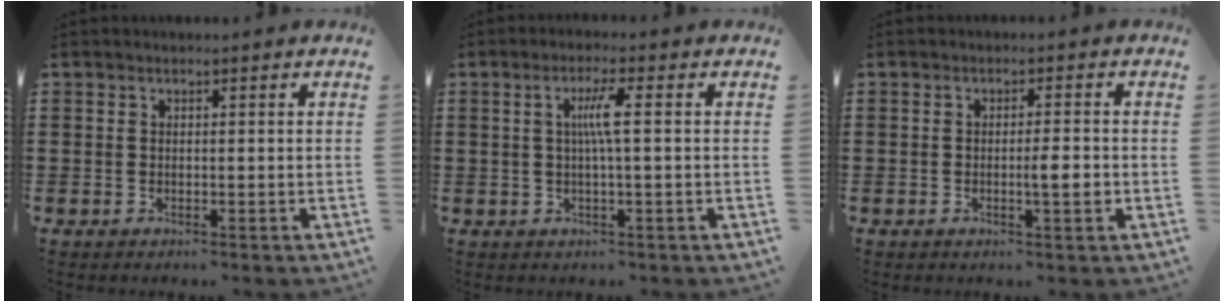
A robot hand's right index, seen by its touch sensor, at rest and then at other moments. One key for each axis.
{"total": 4.0, "fx": 0.3, "fy": -0.1, "fz": 4.0, "tx": -0.077, "ty": -0.004, "tz": 0.001}
{"total": 3.2, "fx": -0.6, "fy": 0.3, "fz": 3.1, "tx": -0.052, "ty": -0.004, "tz": -0.010}